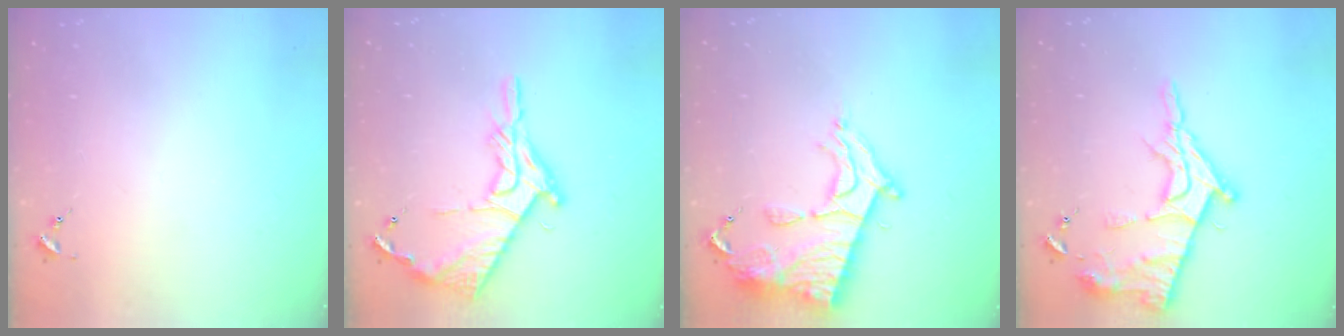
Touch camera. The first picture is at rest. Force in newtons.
{"total": 16.6, "press": 16.6, "slide": 1.4}
{"total": 15.9, "press": 15.9, "slide": 1.4}
{"total": 14.2, "press": 14.2, "slide": 1.1}